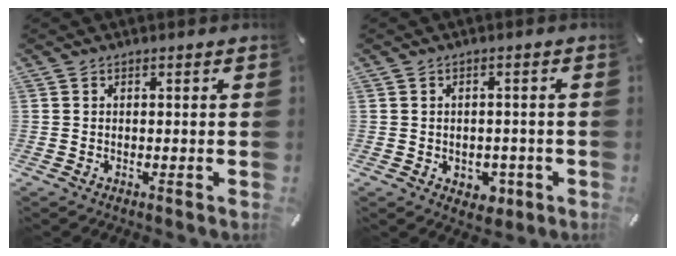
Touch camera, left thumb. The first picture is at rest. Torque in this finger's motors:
{"motor_torque": [0.00, 0.04, 0.14, -0.10, 0.00]}